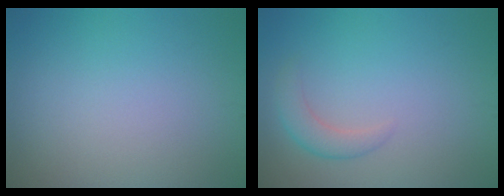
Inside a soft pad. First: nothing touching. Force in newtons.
{"total": 2.0, "press": 2.0, "slide": 0.2}